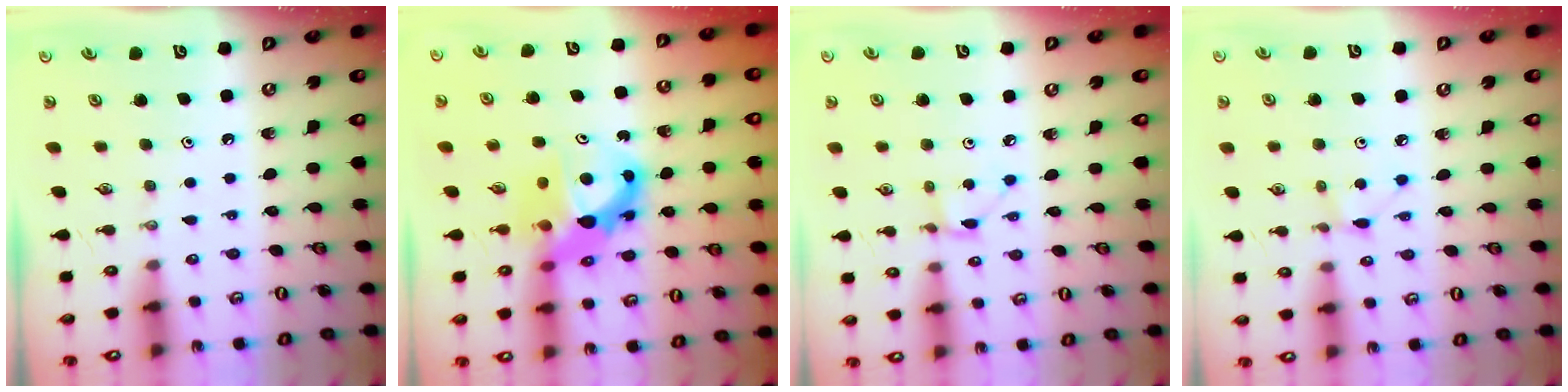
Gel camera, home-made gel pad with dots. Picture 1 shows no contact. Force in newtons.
{"total": 9.7, "press": 9.7, "slide": 0.8}
{"total": 1.8, "press": 1.8, "slide": 0.3}
{"total": 3.5, "press": 3.5, "slide": 0.4}